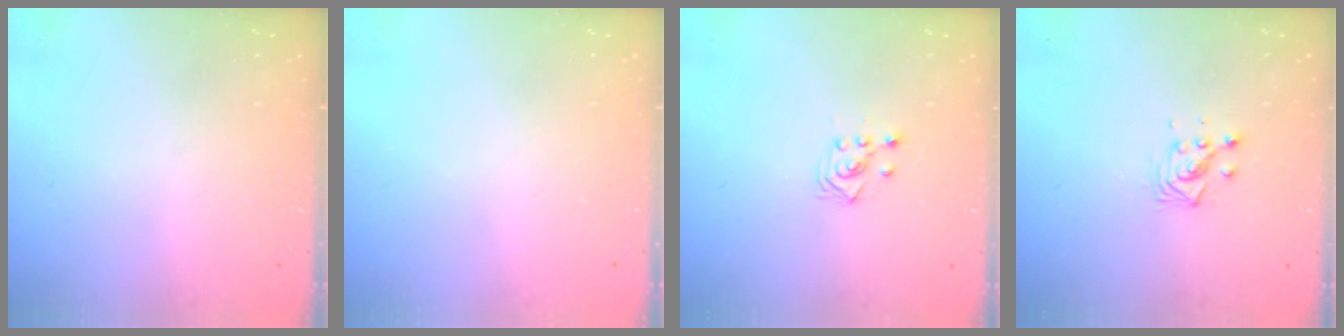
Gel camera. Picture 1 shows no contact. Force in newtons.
{"total": 0.0}
{"total": 3.3, "press": 3.2, "slide": 1.0}
{"total": 3.7, "press": 3.7, "slide": 0.3}